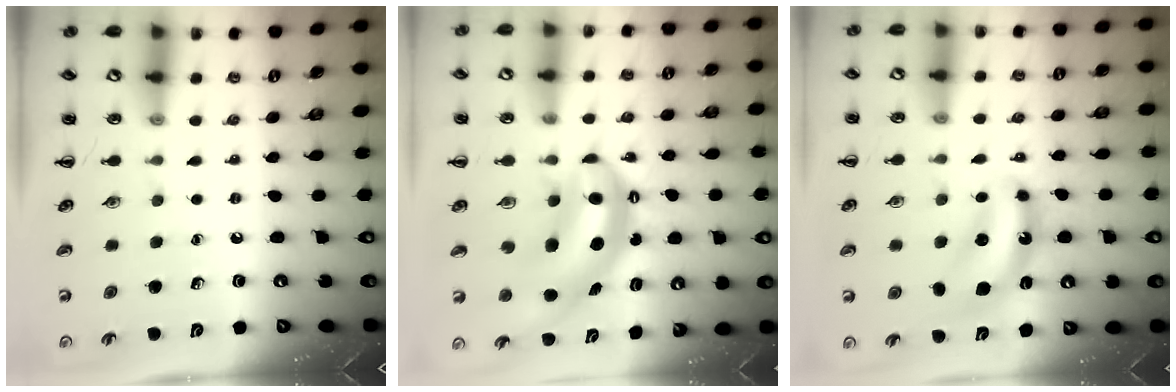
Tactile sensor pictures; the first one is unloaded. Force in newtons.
{"total": 7.1, "press": 6.9, "slide": 1.8}
{"total": 7.8, "press": 7.7, "slide": 1.4}